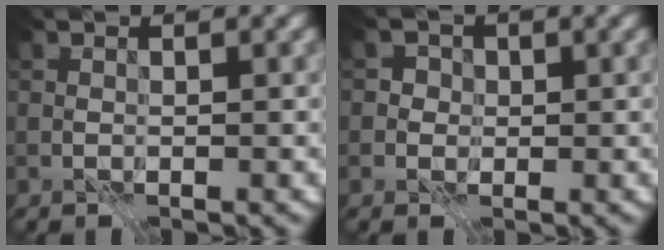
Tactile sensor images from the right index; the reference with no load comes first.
{"total": 2.4, "force": [0.4, 2.3, 0.4], "torque": [0.018, 0.014, -0.016]}